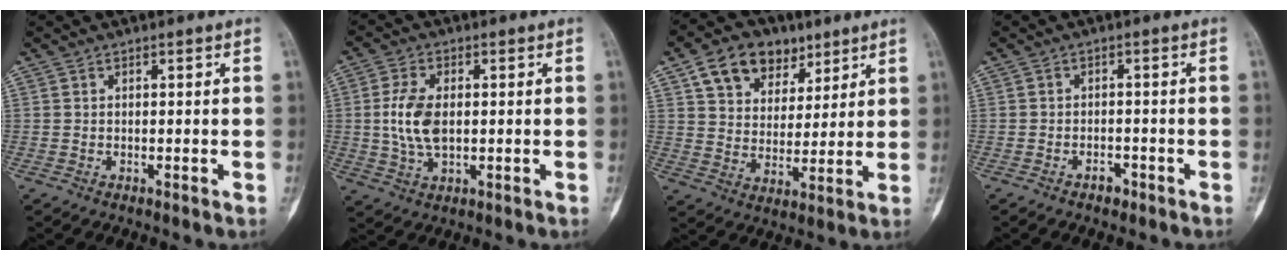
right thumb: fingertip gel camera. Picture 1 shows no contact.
{"total": 8.3, "force": [0.4, 4.6, 6.9], "torque": [-0.146, -0.002, 0.009]}
{"total": 13.0, "force": [7.2, 9.0, 6.1], "torque": [-0.070, -0.018, 0.124]}
{"total": 1.9, "force": [-1.4, 1.1, 0.7], "torque": [-0.010, 0.009, -0.021]}